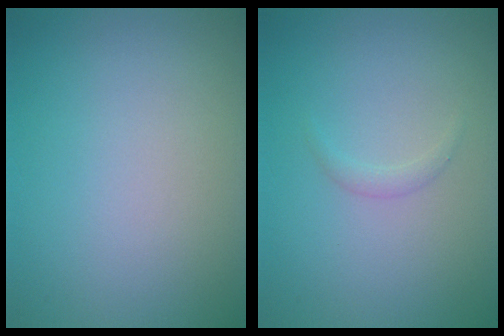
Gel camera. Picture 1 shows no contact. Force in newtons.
{"total": 0.8, "press": 0.8, "slide": 0.1}